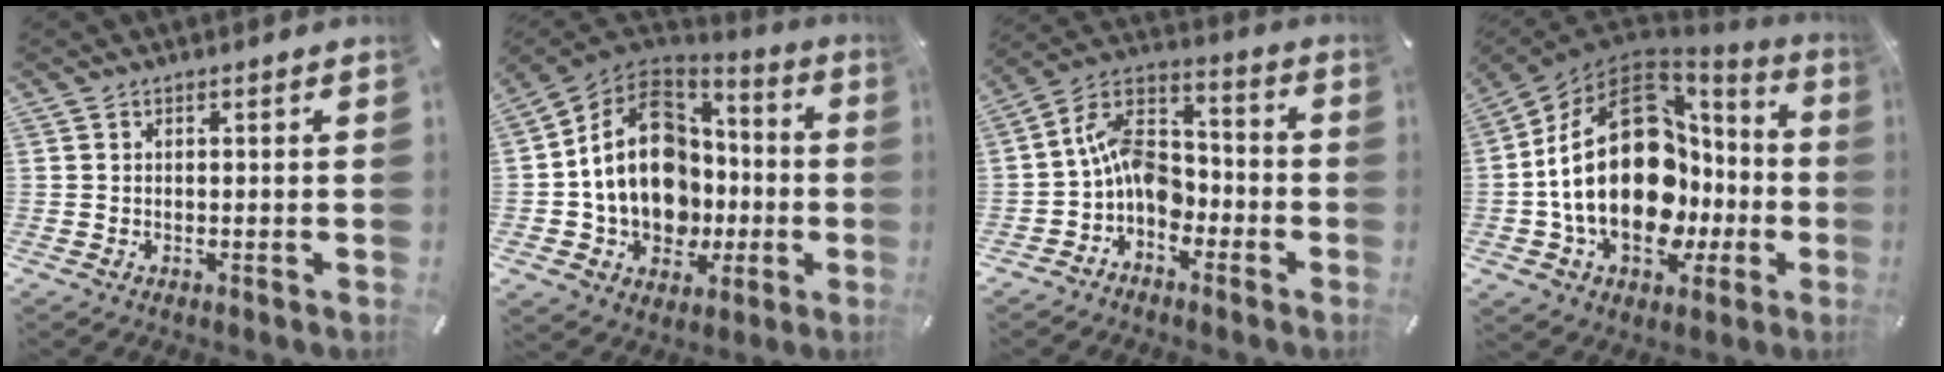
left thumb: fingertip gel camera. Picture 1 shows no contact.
{"total": 19.0, "force": [0.0, 15.7, 10.8], "torque": [-0.220, 0.001, 0.005]}
{"total": 11.4, "force": [-3.6, 8.4, 6.9], "torque": [-0.147, 0.028, -0.067]}
{"total": 30.1, "force": [-0.7, 20.1, 22.4], "torque": [-0.425, -0.006, 0.010]}